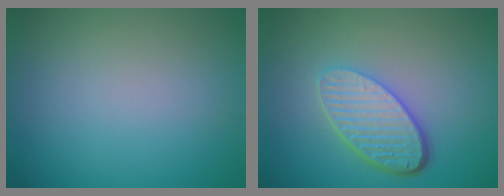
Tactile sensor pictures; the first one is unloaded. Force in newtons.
{"total": 5.3, "press": 3.9, "slide": 3.7}